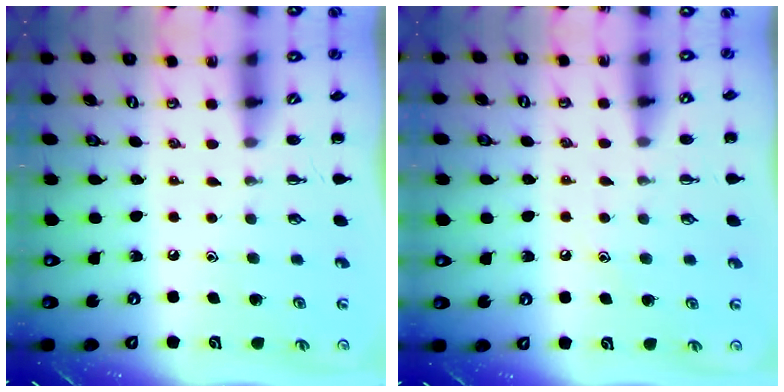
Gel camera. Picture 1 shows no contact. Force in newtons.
{"total": 7.8, "press": 7.7, "slide": 1.4}